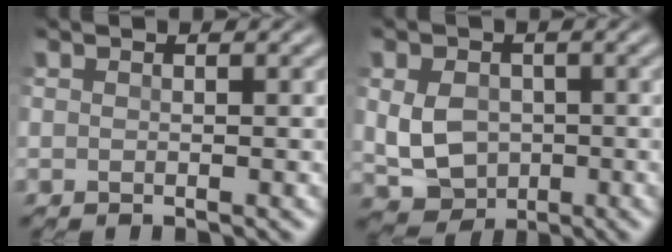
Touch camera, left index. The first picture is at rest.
{"total": 5.5, "force": [-0.6, 4.3, 3.5], "torque": [-0.070, -0.015, -0.006]}